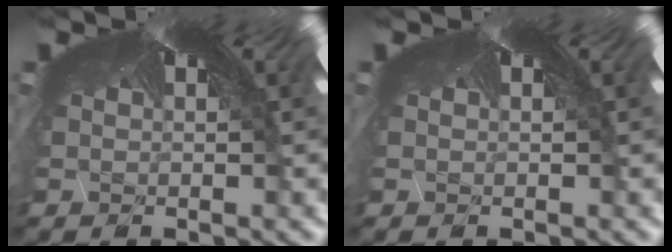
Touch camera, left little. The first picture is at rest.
{"total": 0.0}